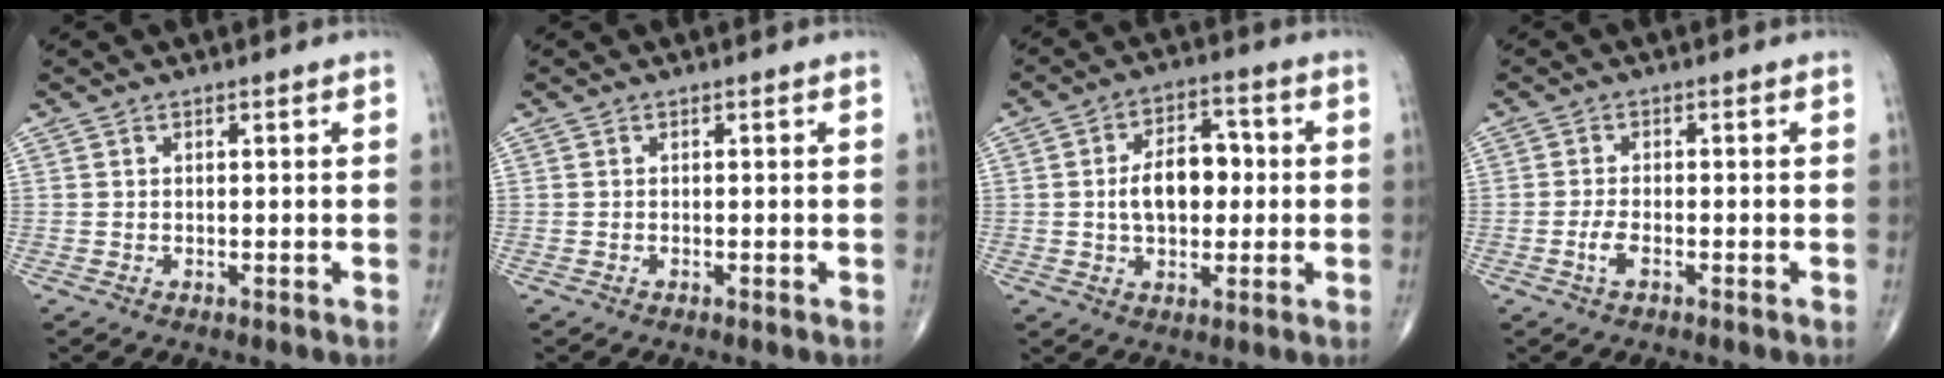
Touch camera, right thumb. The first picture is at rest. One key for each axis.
{"total": 0.0}
{"total": 10.2, "fx": 0.1, "fy": 6.3, "fz": 8.0, "tx": -0.108, "ty": 0.020, "tz": -0.003}
{"total": 2.5, "fx": -1.1, "fy": 0.9, "fz": 2.0, "tx": -0.046, "ty": 0.008, "tz": -0.022}